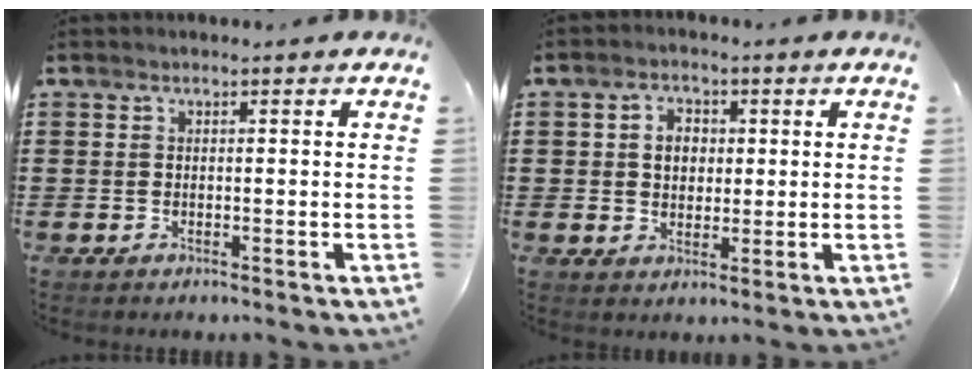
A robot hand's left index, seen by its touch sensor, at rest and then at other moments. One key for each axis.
{"total": 3.7, "fx": 0.6, "fy": 3.0, "fz": 2.2, "tx": -0.046, "ty": 0.008, "tz": 0.004}